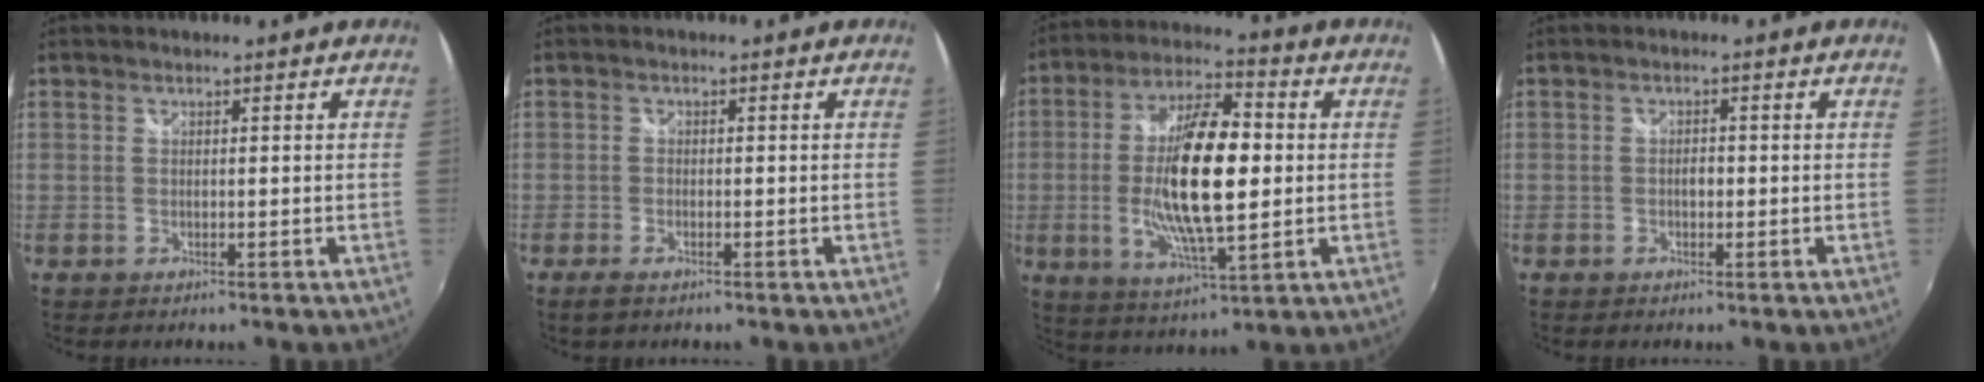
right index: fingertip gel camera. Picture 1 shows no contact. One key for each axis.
{"total": 2.4, "fx": -1.7, "fy": 0.9, "fz": 1.4, "tx": -0.033, "ty": -0.007, "tz": -0.033}
{"total": 16.9, "fx": -0.5, "fy": 5.3, "fz": 16.0, "tx": -0.306, "ty": 0.000, "tz": -0.009}
{"total": 1.4, "fx": -0.3, "fy": 0.9, "fz": 1.0, "tx": -0.019, "ty": 0.002, "tz": -0.008}